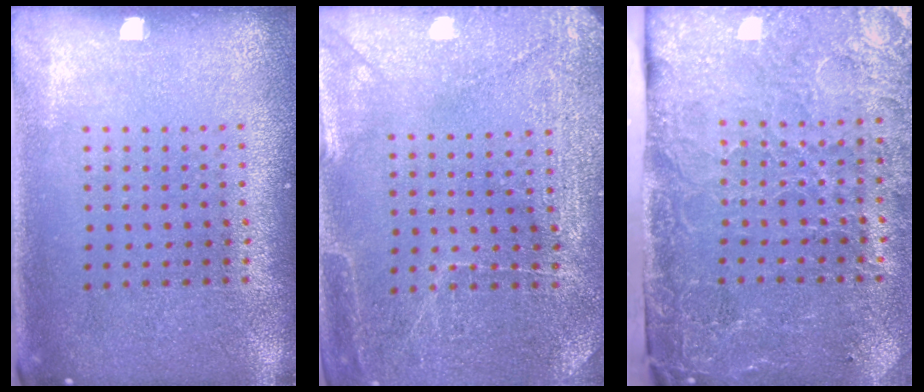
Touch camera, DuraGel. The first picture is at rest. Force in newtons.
{"total": 2.9, "press": 2.9, "slide": 0.2}
{"total": 4.6, "press": 3.6, "slide": 2.9}